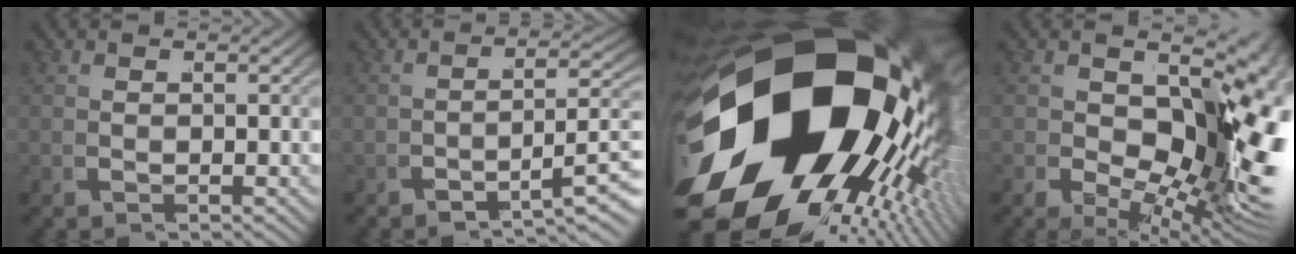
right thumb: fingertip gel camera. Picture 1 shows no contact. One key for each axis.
{"total": 4.8, "fx": -3.1, "fy": 1.5, "fz": 3.5, "tx": -0.049, "ty": -0.001, "tz": -0.051}
{"total": 40.7, "fx": -1.1, "fy": 24.9, "fz": 32.2, "tx": -0.485, "ty": -0.045, "tz": -0.004}
{"total": 13.3, "fx": -1.9, "fy": 7.8, "fz": 10.7, "tx": -0.194, "ty": -0.077, "tz": 0.010}